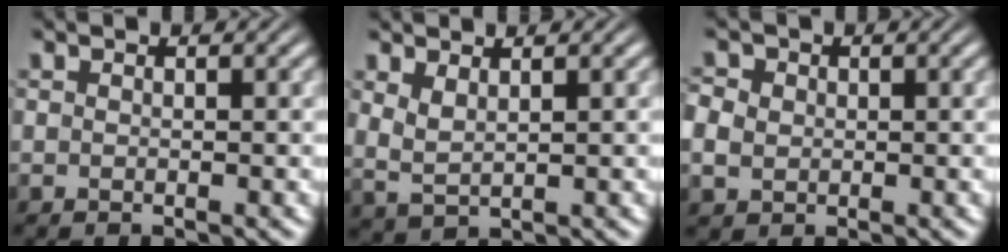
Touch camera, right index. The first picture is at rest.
{"total": 2.8, "force": [1.1, 2.1, 1.6], "torque": [-0.051, -0.014, 0.032]}
{"total": 3.5, "force": [0.1, 3.2, 1.4], "torque": [-0.043, -0.007, 0.003]}